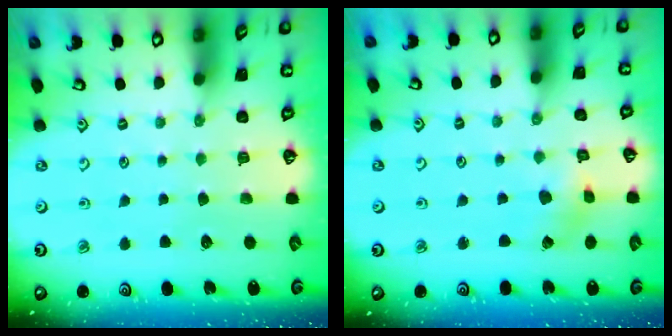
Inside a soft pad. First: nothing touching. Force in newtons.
{"total": 2.5, "press": 2.5, "slide": 0.4}